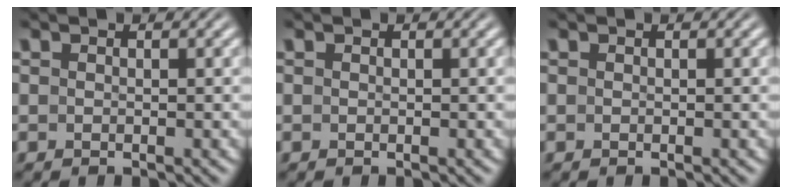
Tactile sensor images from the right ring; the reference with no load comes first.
{"total": 0.0}
{"total": 0.0}